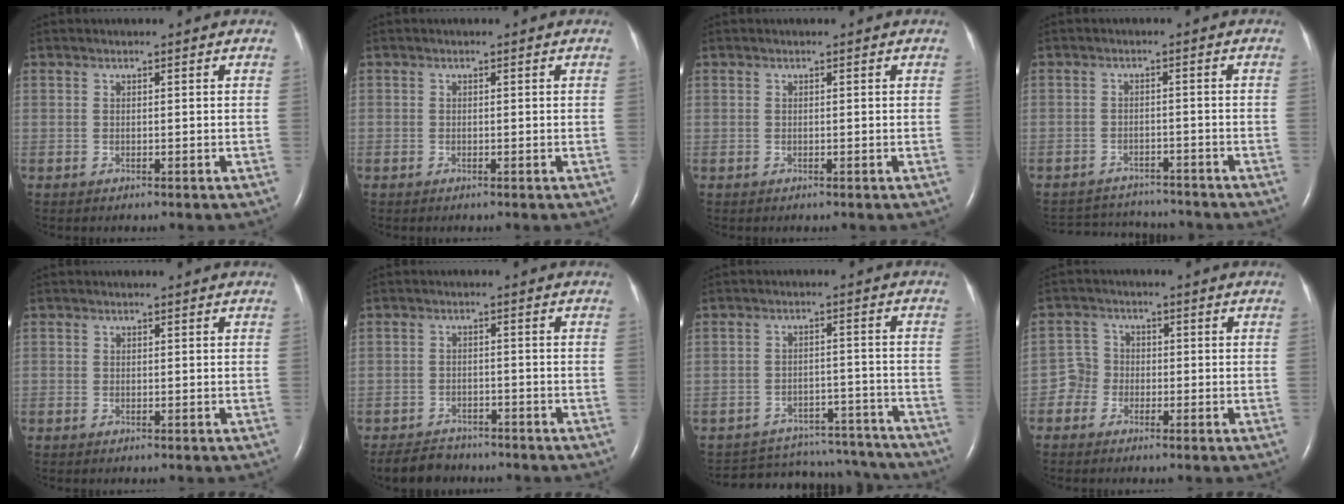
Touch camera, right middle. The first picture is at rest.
{"total": 0.0}
{"total": 0.0}
{"total": 8.7, "force": [-8.5, 1.6, 0.9], "torque": [-0.021, 0.007, -0.120]}
{"total": 0.0}
{"total": 5.2, "force": [-4.7, 2.0, 0.8], "torque": [-0.020, -0.007, -0.080]}
{"total": 16.5, "force": [-15.7, 4.5, 2.4], "torque": [-0.051, 0.020, -0.198]}
{"total": 3.1, "force": [-1.4, 2.8, 0.3], "torque": [-0.003, 0.013, -0.036]}